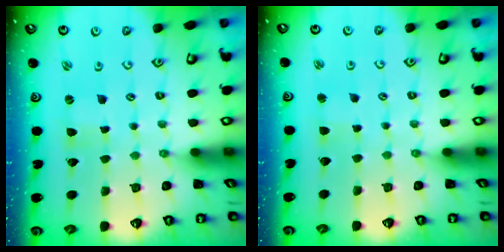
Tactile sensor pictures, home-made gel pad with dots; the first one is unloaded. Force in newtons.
{"total": 1.6, "press": 1.6, "slide": 0.2}